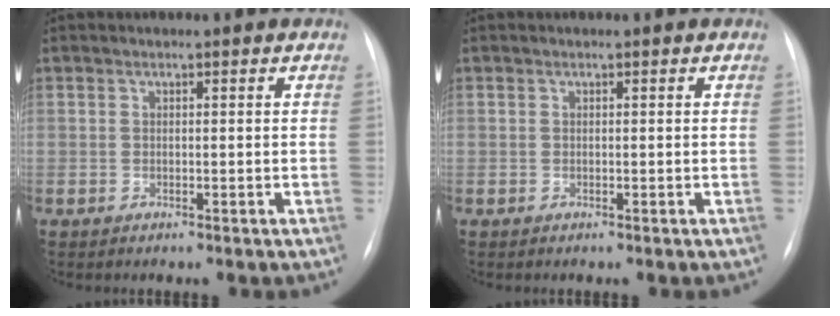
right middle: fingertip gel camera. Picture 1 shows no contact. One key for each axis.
{"total": 0.0}